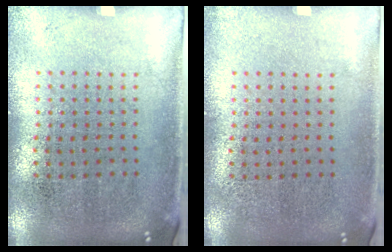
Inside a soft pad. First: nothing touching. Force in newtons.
{"total": 0.0}